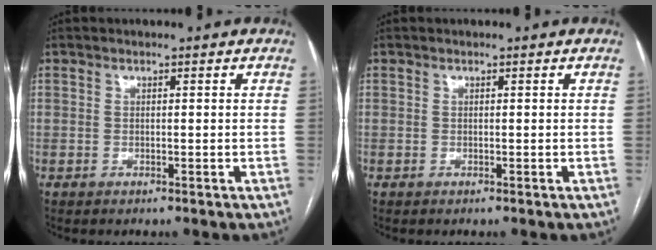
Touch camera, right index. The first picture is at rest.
{"total": 0.0}